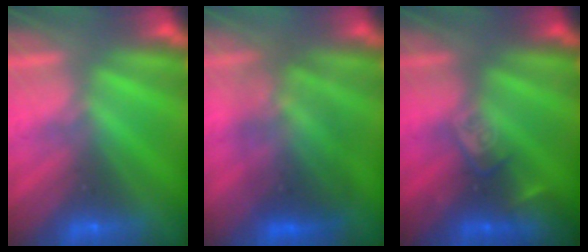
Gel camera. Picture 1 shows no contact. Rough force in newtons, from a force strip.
{"total": 3.4}
{"total": 2.4}